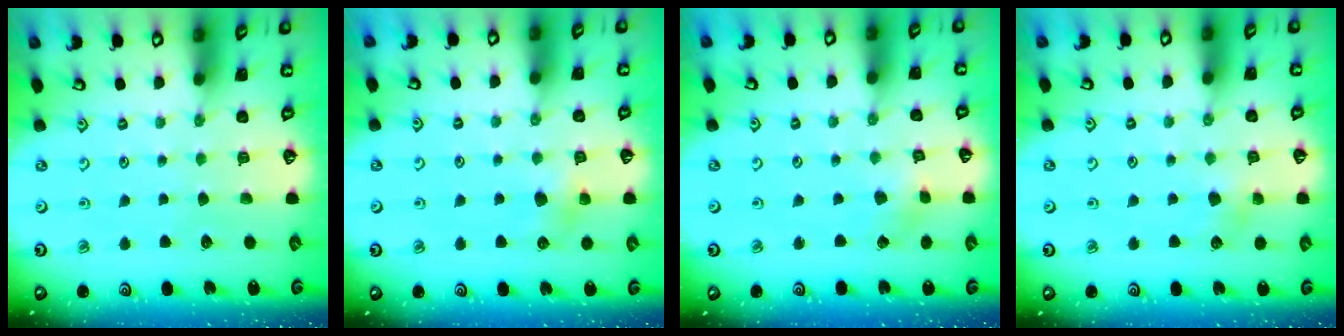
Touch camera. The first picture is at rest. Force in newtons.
{"total": 6.3, "press": 6.3, "slide": 0.7}
{"total": 1.9, "press": 1.9, "slide": 0.2}
{"total": 4.2, "press": 4.2, "slide": 0.3}